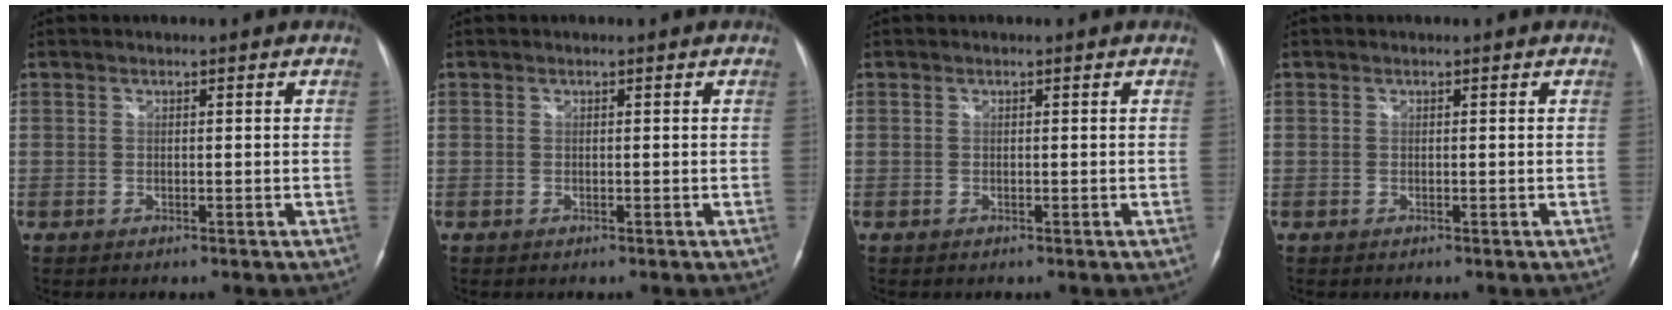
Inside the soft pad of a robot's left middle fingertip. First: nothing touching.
{"total": 0.0}
{"total": 0.0}
{"total": 0.0}